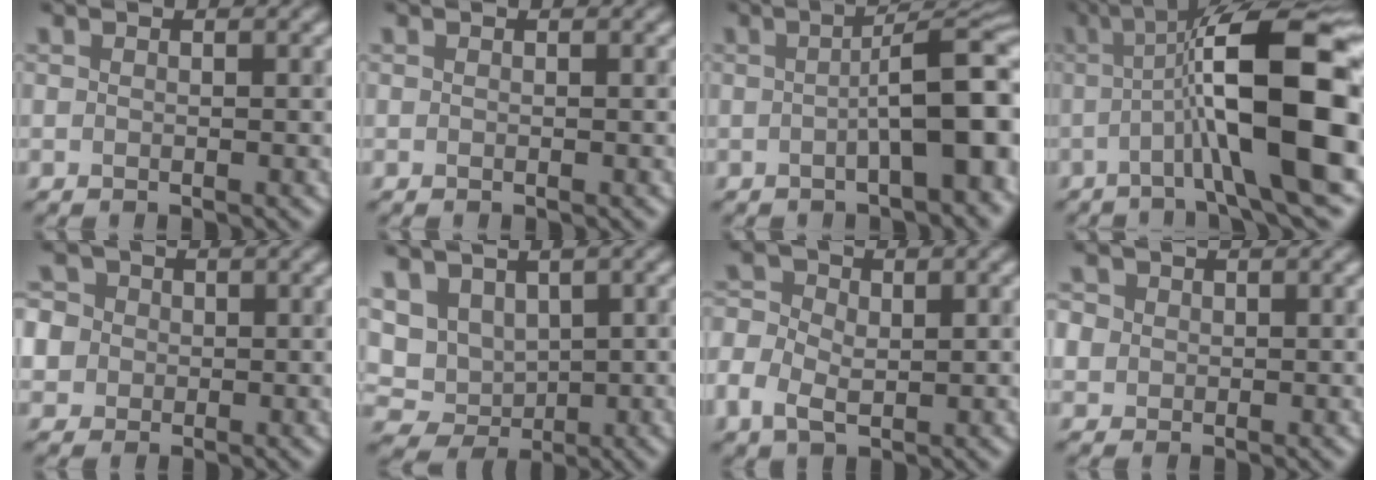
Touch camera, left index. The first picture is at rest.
{"total": 0.0}
{"total": 8.8, "force": [-0.8, 2.9, 8.3], "torque": [-0.104, 0.009, -0.012]}
{"total": 13.6, "force": [-0.8, 3.0, 13.2], "torque": [-0.185, 0.019, -0.021]}
{"total": 6.9, "force": [1.4, 6.2, 2.6], "torque": [-0.062, 0.036, -0.003]}
{"total": 7.5, "force": [2.3, 5.8, 4.2], "torque": [-0.079, 0.011, 0.040]}
{"total": 4.1, "force": [-0.7, 3.1, 2.5], "torque": [-0.053, -0.001, -0.015]}
{"total": 3.0, "force": [1.1, 2.6, 1.1], "torque": [-0.033, 0.014, 0.019]}